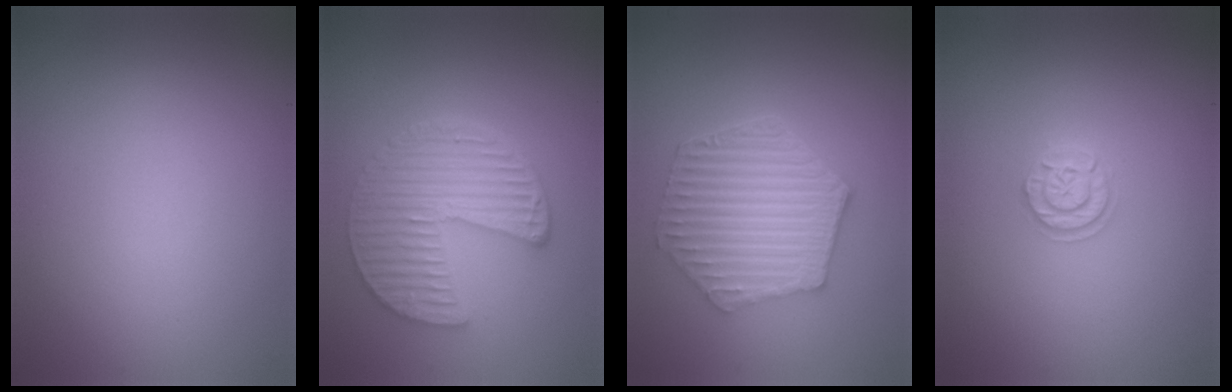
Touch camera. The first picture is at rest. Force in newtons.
{"total": 4.9, "press": 4.2, "slide": 2.5}
{"total": 6.5, "press": 4.9, "slide": 4.3}
{"total": 1.7, "press": 1.7, "slide": 0.2}